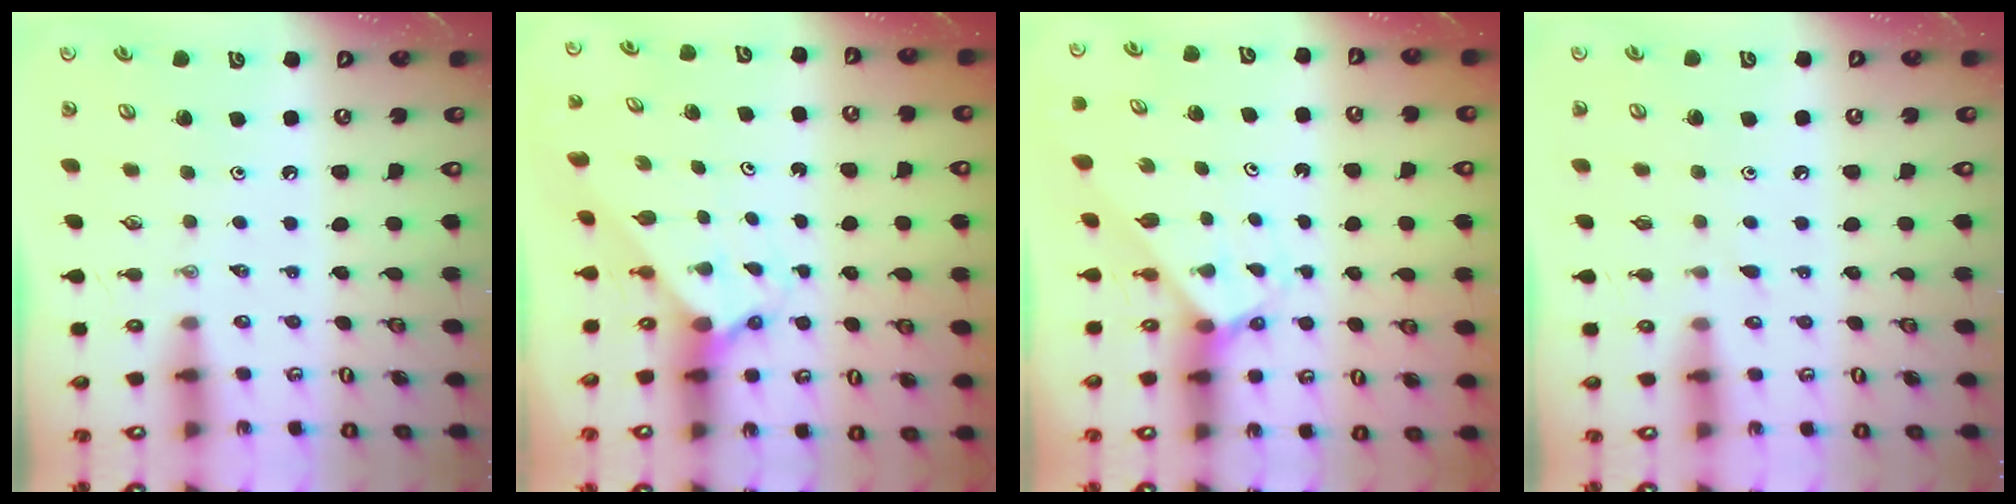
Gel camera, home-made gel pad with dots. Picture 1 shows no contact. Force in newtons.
{"total": 1.2, "press": 1.2, "slide": 0.1}
{"total": 2.2, "press": 2.2, "slide": 0.1}
{"total": 5.8, "press": 5.7, "slide": 0.6}